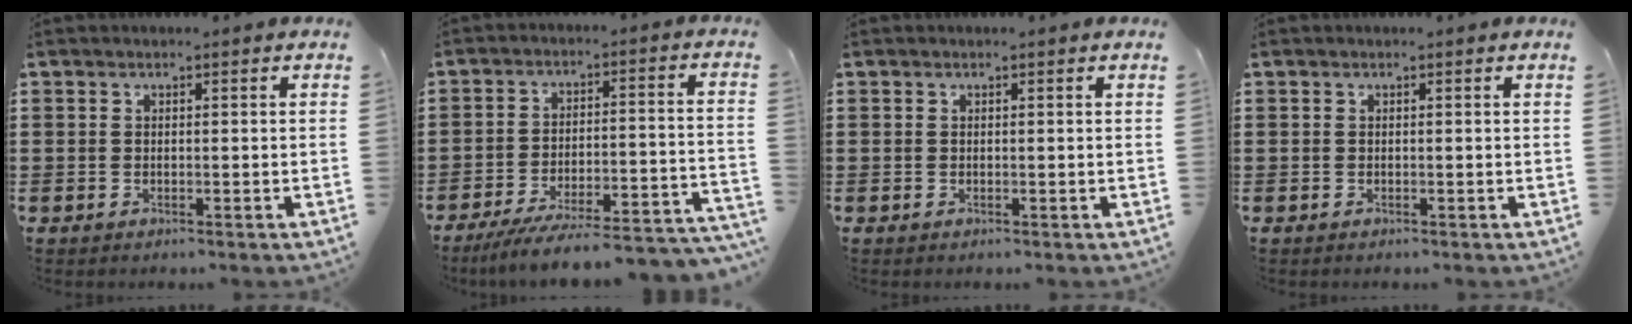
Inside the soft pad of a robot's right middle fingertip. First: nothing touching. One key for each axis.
{"total": 7.3, "fx": -6.5, "fy": 0.1, "fz": 3.4, "tx": -0.051, "ty": -0.006, "tz": -0.123}
{"total": 0.0}
{"total": 0.0}